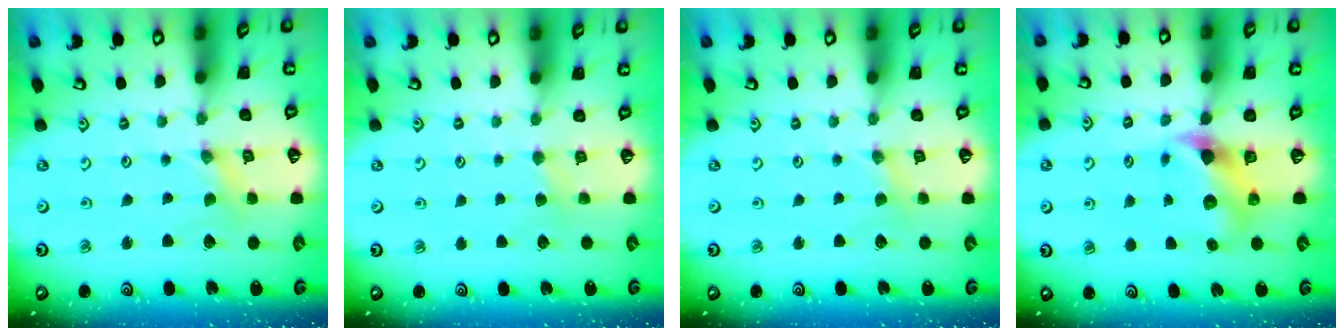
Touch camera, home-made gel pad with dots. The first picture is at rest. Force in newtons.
{"total": 2.4, "press": 2.3, "slide": 0.5}
{"total": 1.5, "press": 1.5, "slide": 0.3}
{"total": 6.9, "press": 6.9, "slide": 0.9}